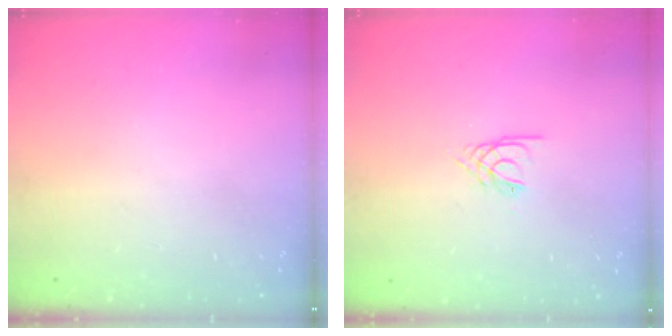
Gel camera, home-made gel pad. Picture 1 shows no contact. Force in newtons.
{"total": 2.2, "press": 2.1, "slide": 0.4}